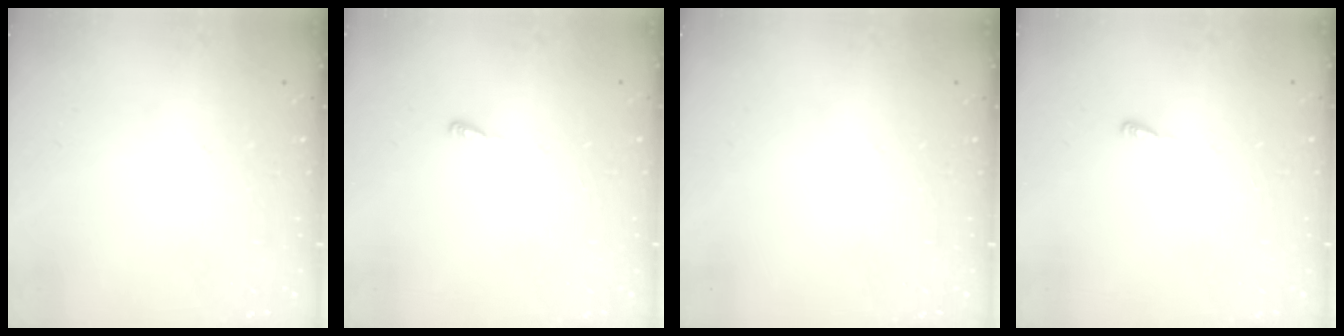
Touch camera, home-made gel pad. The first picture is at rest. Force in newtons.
{"total": 4.4, "press": 4.4, "slide": 0.5}
{"total": 0.0}
{"total": 4.4, "press": 4.4, "slide": 0.5}